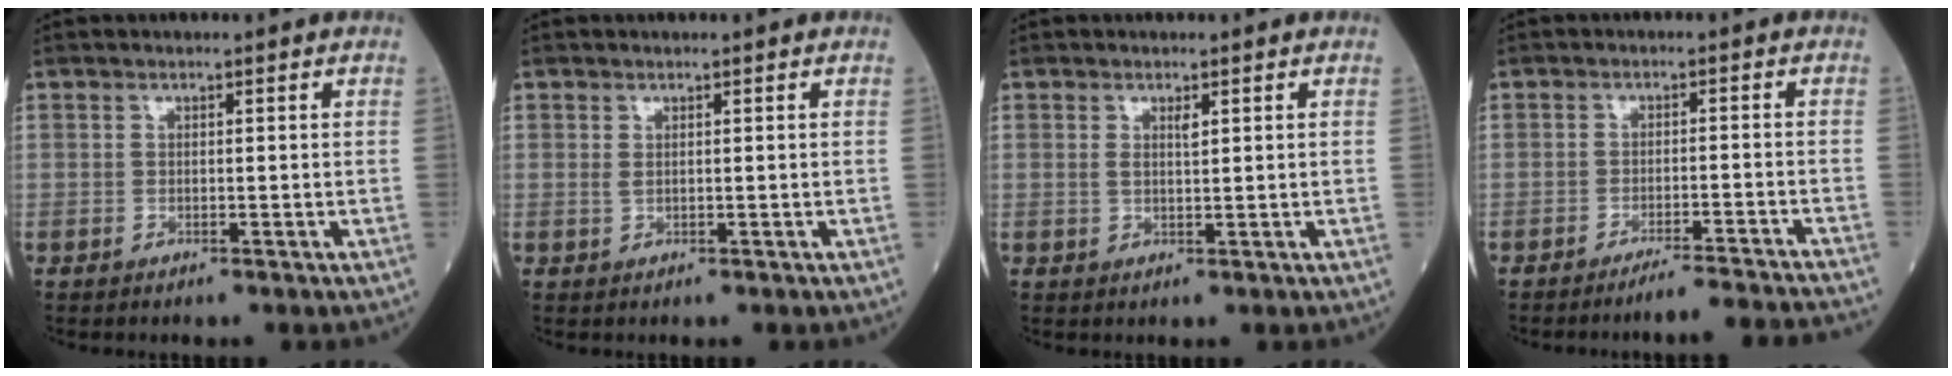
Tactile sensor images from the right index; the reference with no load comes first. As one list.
[{"total": 0.6, "force": [0.2, 0.2, 0.6], "torque": [-0.014, -0.002, 0.005]}, {"total": 1.5, "force": [0.6, 0.3, 1.3], "torque": [-0.027, -0.001, 0.011]}, {"total": 10.1, "force": [-9.6, -1.6, 3.0], "torque": [-0.008, -0.018, -0.129]}]